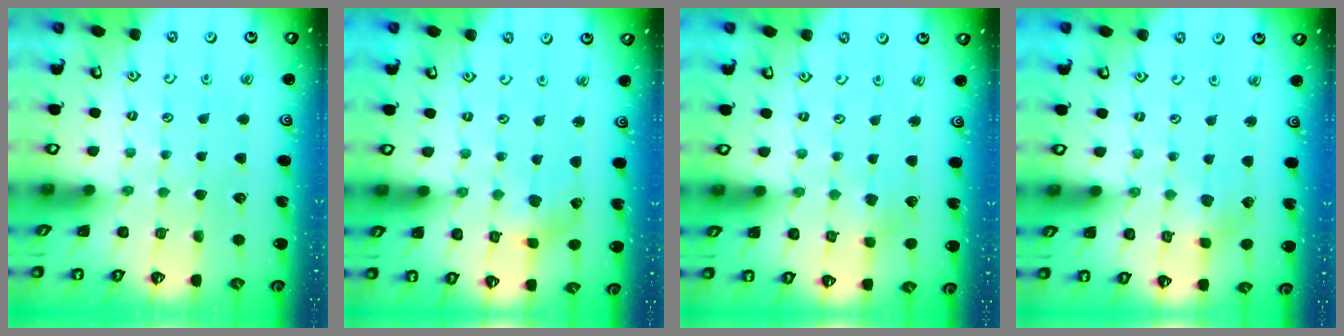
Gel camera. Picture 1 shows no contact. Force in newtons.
{"total": 1.2, "press": 1.2, "slide": 0.2}
{"total": 2.3, "press": 2.3, "slide": 0.4}
{"total": 2.9, "press": 2.9, "slide": 0.1}